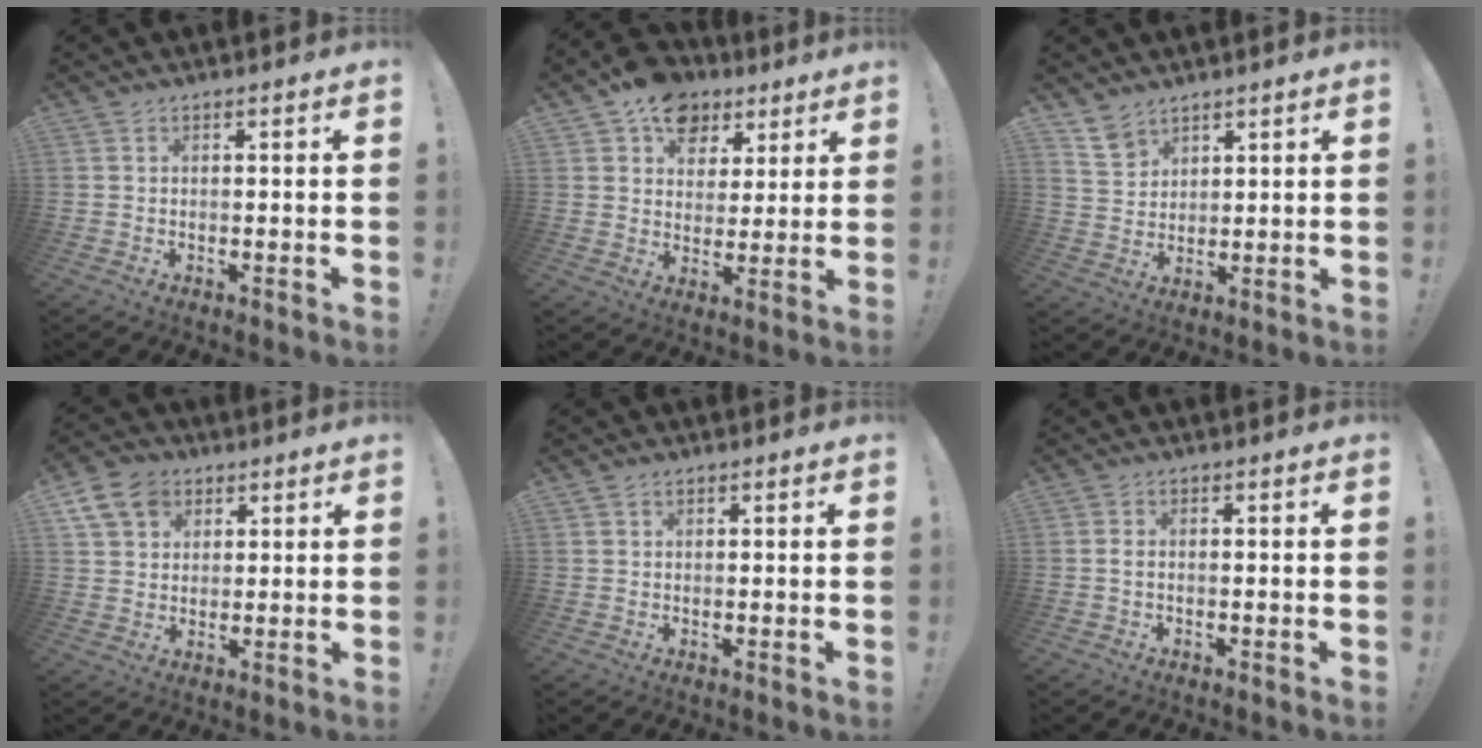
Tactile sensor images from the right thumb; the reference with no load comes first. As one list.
[{"total": 12.0, "force": [7.1, 8.6, 4.5], "torque": [-0.069, -0.041, 0.136]}, {"total": 6.6, "force": [5.3, 3.7, 1.5], "torque": [-0.025, -0.037, 0.104]}, {"total": 10.8, "force": [5.2, 8.2, 4.6], "torque": [-0.077, -0.015, 0.105]}, {"total": 1.0, "force": [0.7, 0.6, 0.2], "torque": [0.000, 0.000, 0.012]}, {"total": 1.2, "force": [-0.1, 0.5, 1.0], "torque": [-0.021, 0.002, -0.002]}]